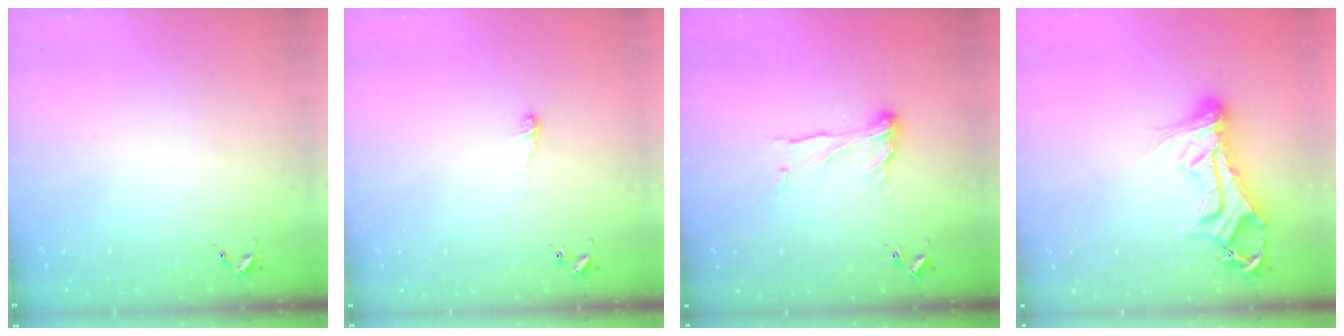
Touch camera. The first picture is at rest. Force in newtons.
{"total": 3.4, "press": 3.3, "slide": 0.2}
{"total": 10.5, "press": 10.4, "slide": 0.5}
{"total": 14.3, "press": 14.2, "slide": 1.4}